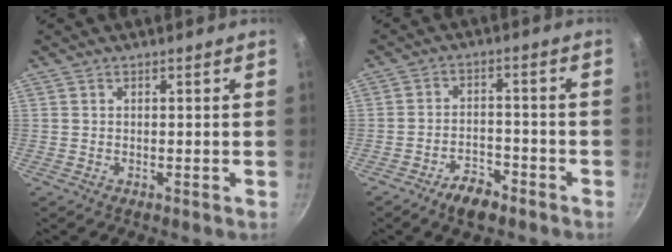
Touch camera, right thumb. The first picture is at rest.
{"total": 6.3, "force": [-4.5, 2.9, 3.3], "torque": [-0.047, 0.031, -0.074]}